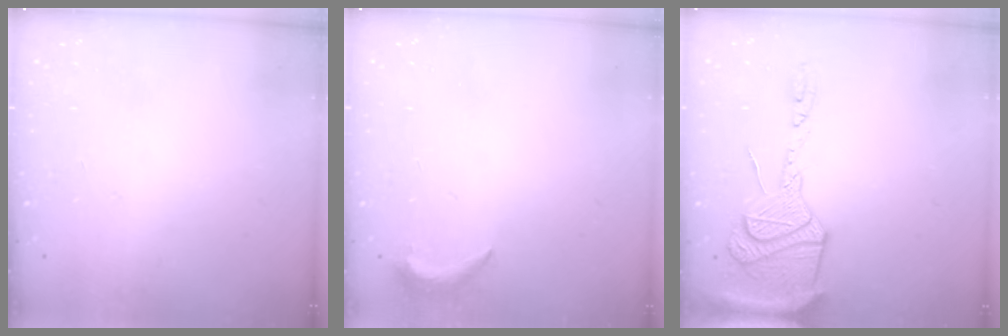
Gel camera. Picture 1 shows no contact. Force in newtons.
{"total": 5.1, "press": 5.1, "slide": 0.8}
{"total": 18.2, "press": 17.5, "slide": 5.0}